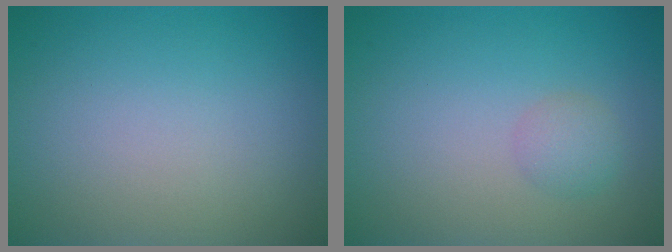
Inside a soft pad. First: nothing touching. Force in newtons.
{"total": 1.5, "press": 1.5, "slide": 0.0}